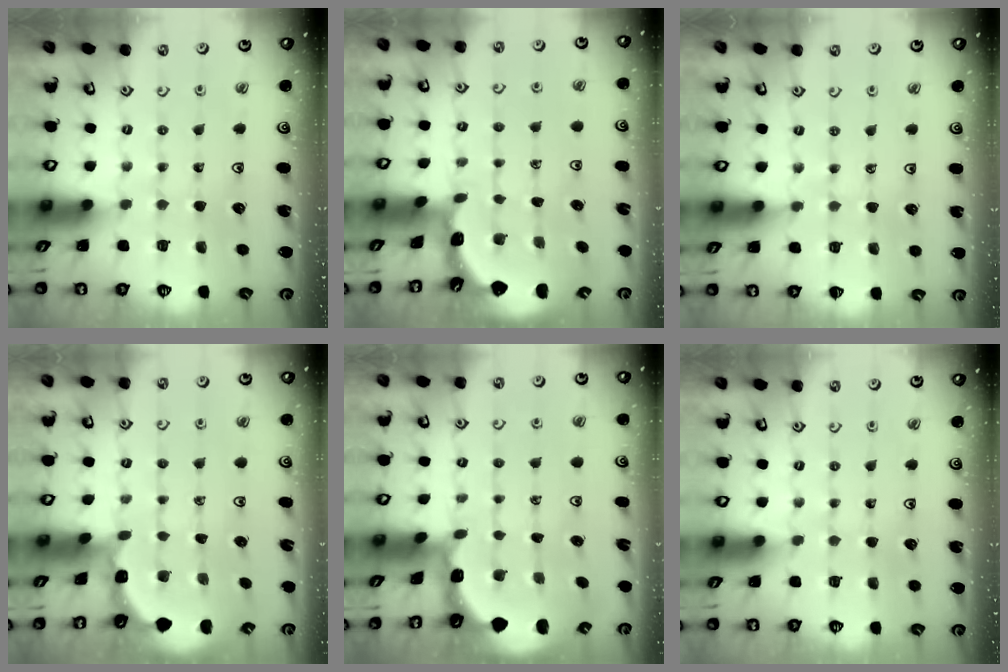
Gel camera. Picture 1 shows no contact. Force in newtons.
{"total": 1.8, "press": 1.8, "slide": 0.2}
{"total": 3.0, "press": 2.9, "slide": 0.5}
{"total": 1.6, "press": 1.5, "slide": 0.1}
{"total": 1.4, "press": 1.4, "slide": 0.1}
{"total": 0.0}